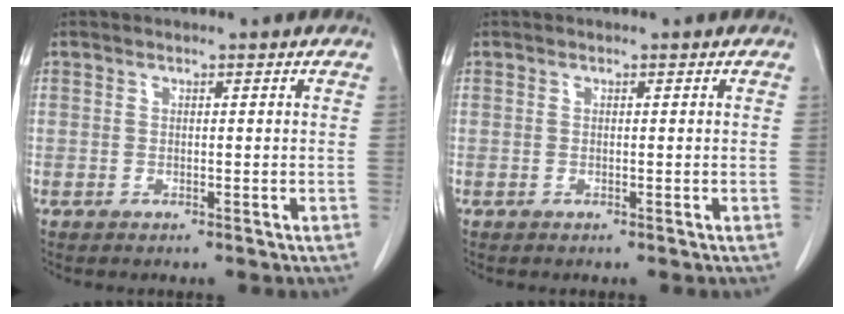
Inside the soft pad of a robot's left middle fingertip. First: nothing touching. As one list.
[{"total": 0.0}]